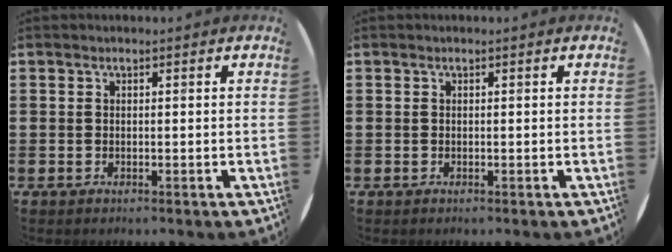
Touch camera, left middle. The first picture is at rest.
{"total": 0.0}